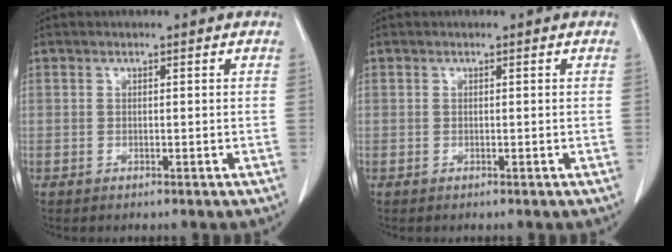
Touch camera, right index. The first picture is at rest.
{"total": 0.0}